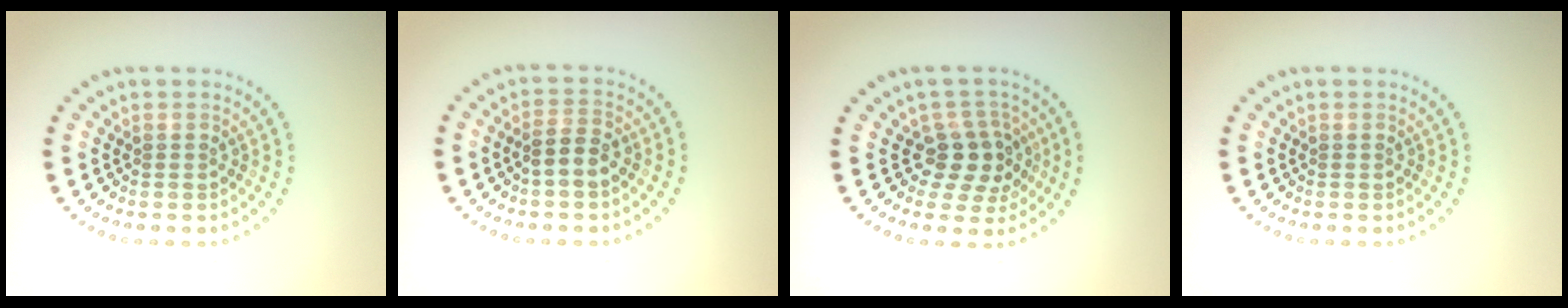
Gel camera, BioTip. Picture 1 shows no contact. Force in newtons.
{"total": 2.4, "press": 2.3, "slide": 0.8}
{"total": 3.6, "press": 3.0, "slide": 1.9}
{"total": 0.0}